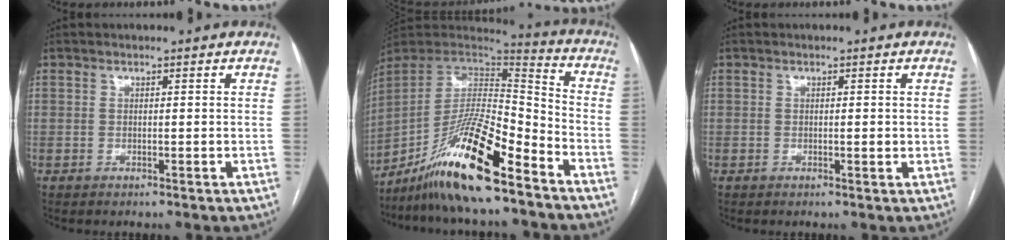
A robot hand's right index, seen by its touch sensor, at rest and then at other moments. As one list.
[{"total": 18.2, "force": [-12.3, 2.4, 13.2], "torque": [-0.267, -0.010, -0.222]}, {"total": 0.9, "force": [0.0, 0.2, 0.9], "torque": [-0.015, 0.000, 0.003]}]